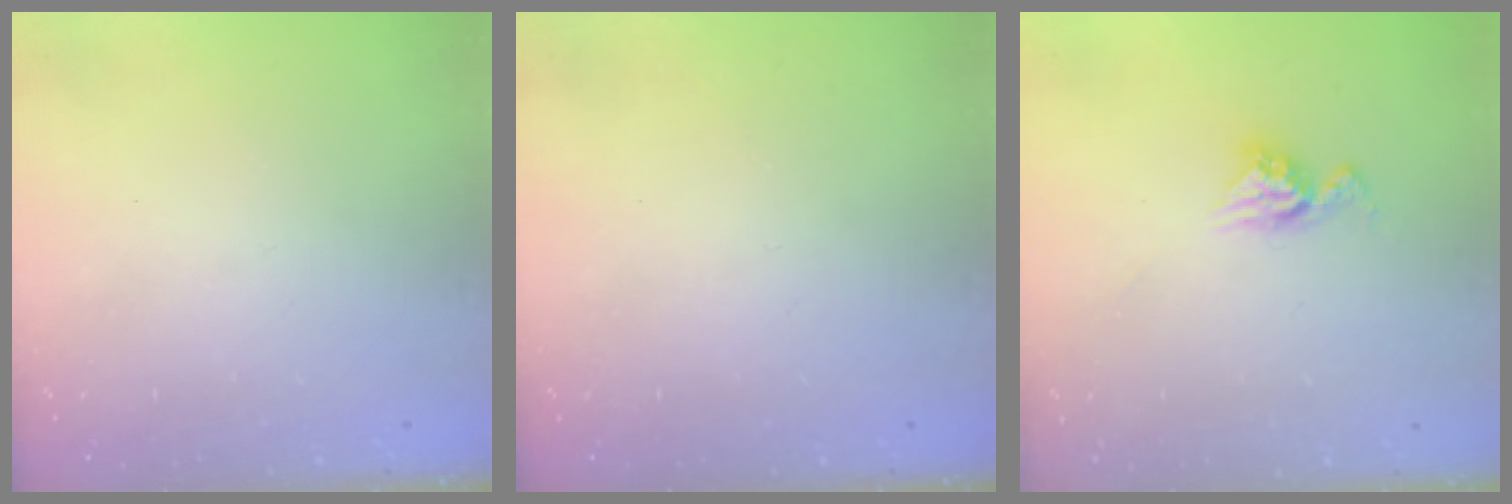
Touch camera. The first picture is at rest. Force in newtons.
{"total": 0.0}
{"total": 9.0, "press": 8.9, "slide": 0.7}